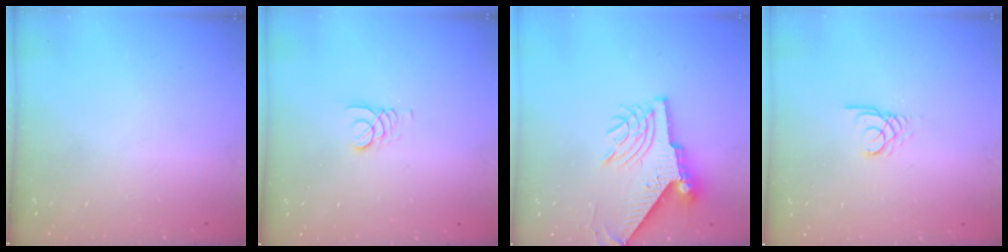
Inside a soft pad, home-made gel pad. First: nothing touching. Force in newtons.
{"total": 2.2, "press": 2.2, "slide": 0.3}
{"total": 10.8, "press": 10.7, "slide": 1.4}
{"total": 2.2, "press": 2.2, "slide": 0.2}